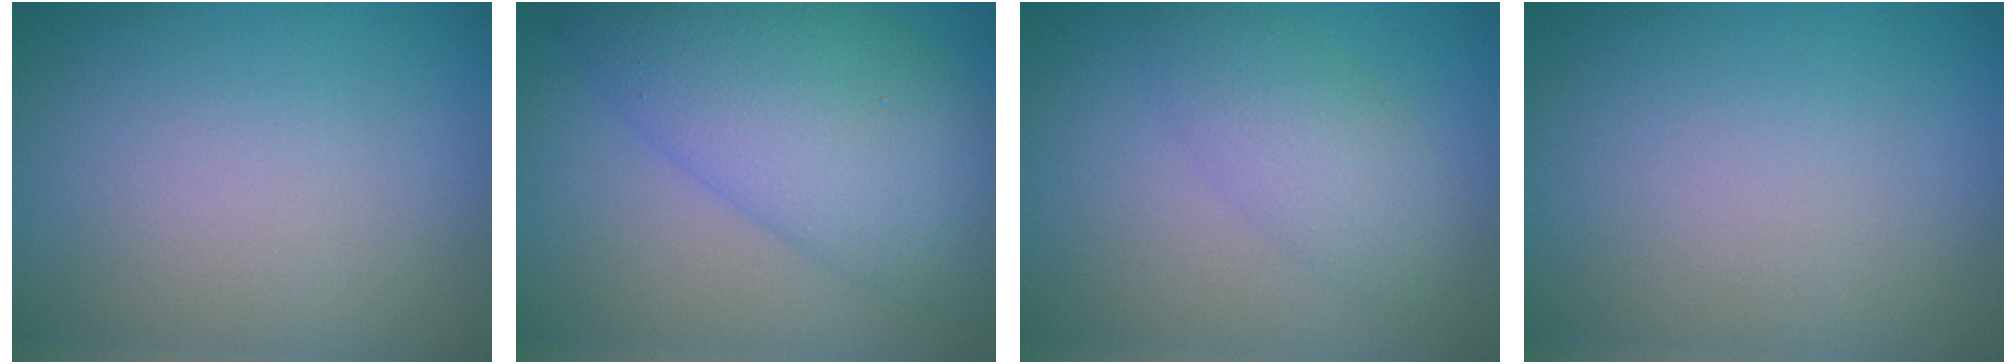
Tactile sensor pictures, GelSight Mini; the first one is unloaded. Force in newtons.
{"total": 9.5, "press": 9.5, "slide": 0.3}
{"total": 3.1, "press": 3.1, "slide": 0.0}
{"total": 0.0}